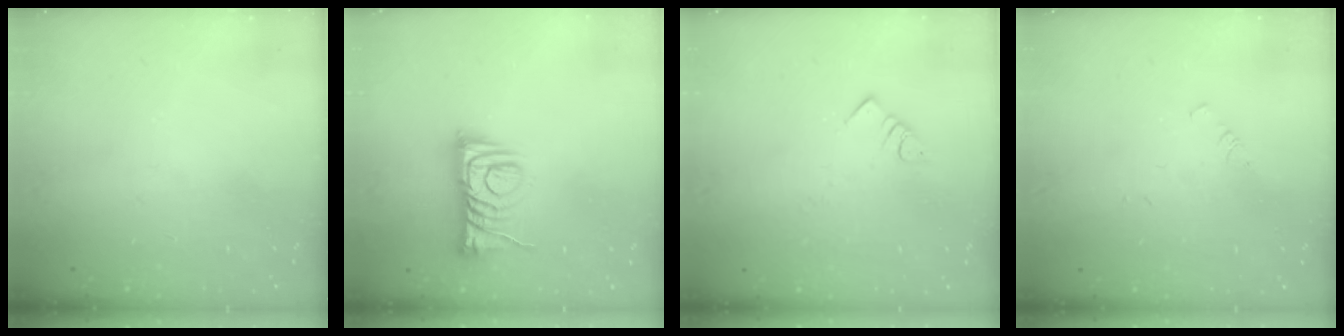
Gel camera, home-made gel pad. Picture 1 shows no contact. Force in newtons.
{"total": 9.6, "press": 9.6, "slide": 0.5}
{"total": 2.8, "press": 2.8, "slide": 0.2}
{"total": 1.0, "press": 0.9, "slide": 0.2}